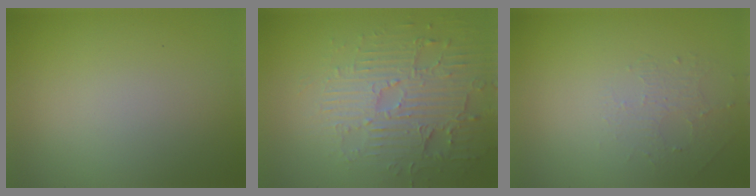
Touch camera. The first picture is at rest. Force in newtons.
{"total": 4.4, "press": 4.0, "slide": 1.7}
{"total": 1.3, "press": 0.7, "slide": 1.2}